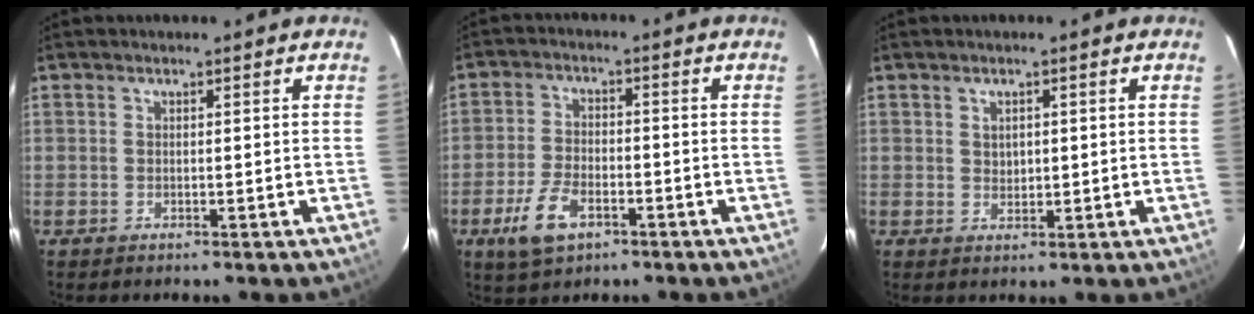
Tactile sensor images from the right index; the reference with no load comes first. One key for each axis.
{"total": 8.4, "fx": -4.4, "fy": 4.4, "fz": 5.7, "tx": -0.134, "ty": -0.003, "tz": -0.078}
{"total": 2.1, "fx": 0.5, "fy": 1.7, "fz": 1.1, "tx": -0.015, "ty": 0.005, "tz": 0.012}